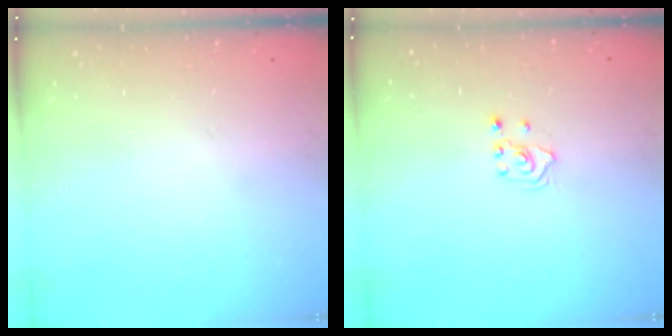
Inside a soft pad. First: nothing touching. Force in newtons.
{"total": 2.0, "press": 1.8, "slide": 0.9}